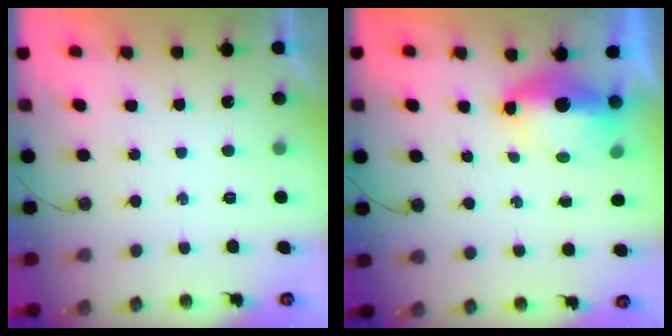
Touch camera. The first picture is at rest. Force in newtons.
{"total": 7.3, "press": 7.1, "slide": 1.6}